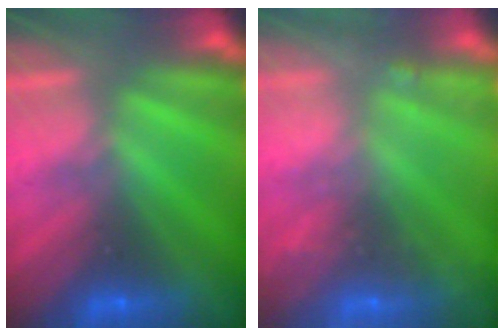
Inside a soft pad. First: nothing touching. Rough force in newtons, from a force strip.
{"total": 6.0}